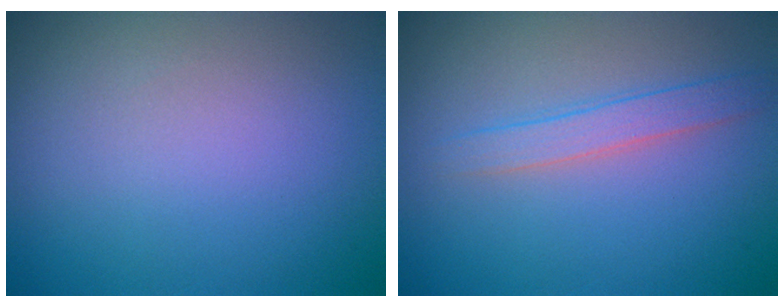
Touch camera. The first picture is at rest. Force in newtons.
{"total": 1.9, "press": 1.9, "slide": 0.1}